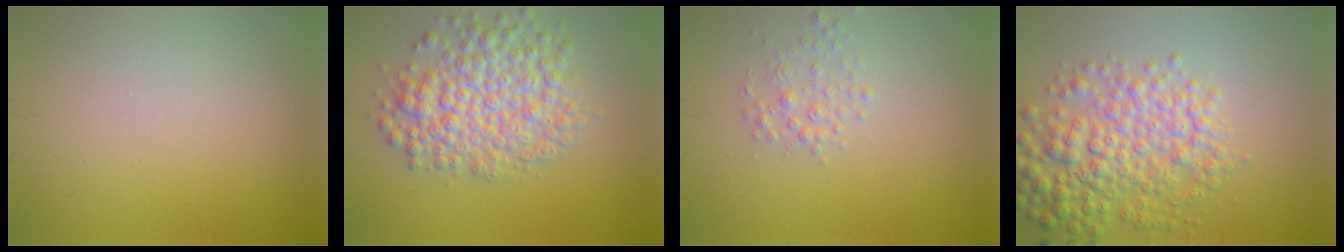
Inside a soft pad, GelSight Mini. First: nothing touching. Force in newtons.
{"total": 6.8, "press": 6.8, "slide": 0.3}
{"total": 1.5, "press": 1.5, "slide": 0.0}
{"total": 6.4, "press": 6.4, "slide": 0.2}